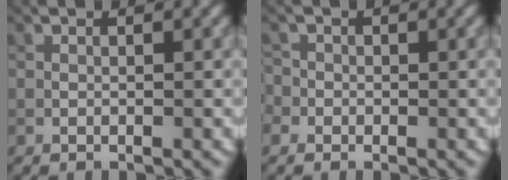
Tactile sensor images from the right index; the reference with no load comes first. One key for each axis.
{"total": 1.6, "fx": -0.1, "fy": 1.5, "fz": 0.4, "tx": 0.000, "ty": 0.007, "tz": -0.018}